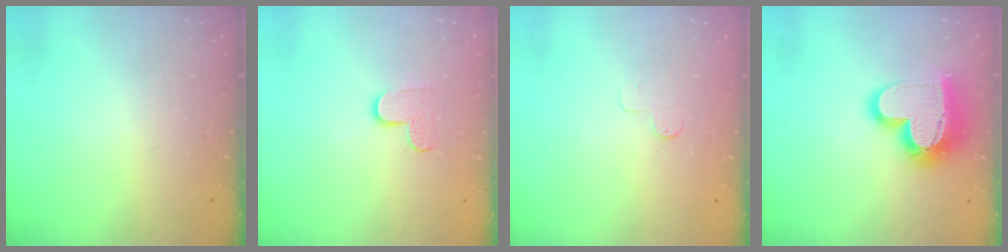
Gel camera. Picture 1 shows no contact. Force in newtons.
{"total": 5.5, "press": 5.5, "slide": 0.5}
{"total": 2.6, "press": 2.6, "slide": 0.3}
{"total": 17.8, "press": 17.7, "slide": 1.6}